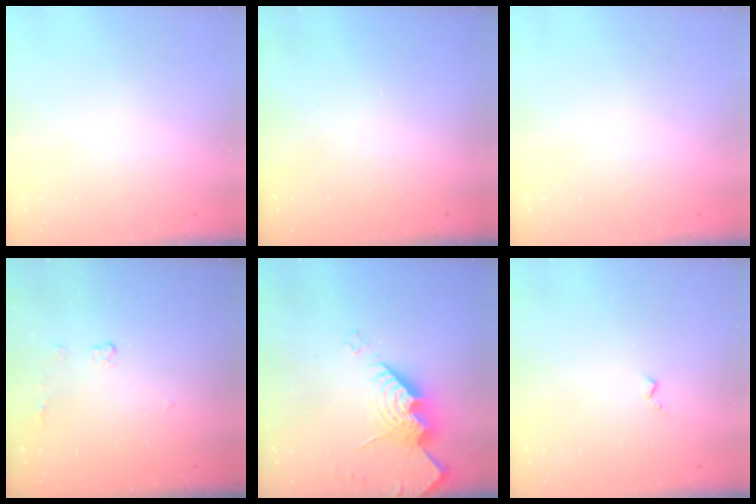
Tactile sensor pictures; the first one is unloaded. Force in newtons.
{"total": 0.0}
{"total": 0.0}
{"total": 3.7, "press": 3.7, "slide": 0.7}
{"total": 14.8, "press": 14.7, "slide": 1.5}
{"total": 3.0, "press": 2.9, "slide": 0.5}